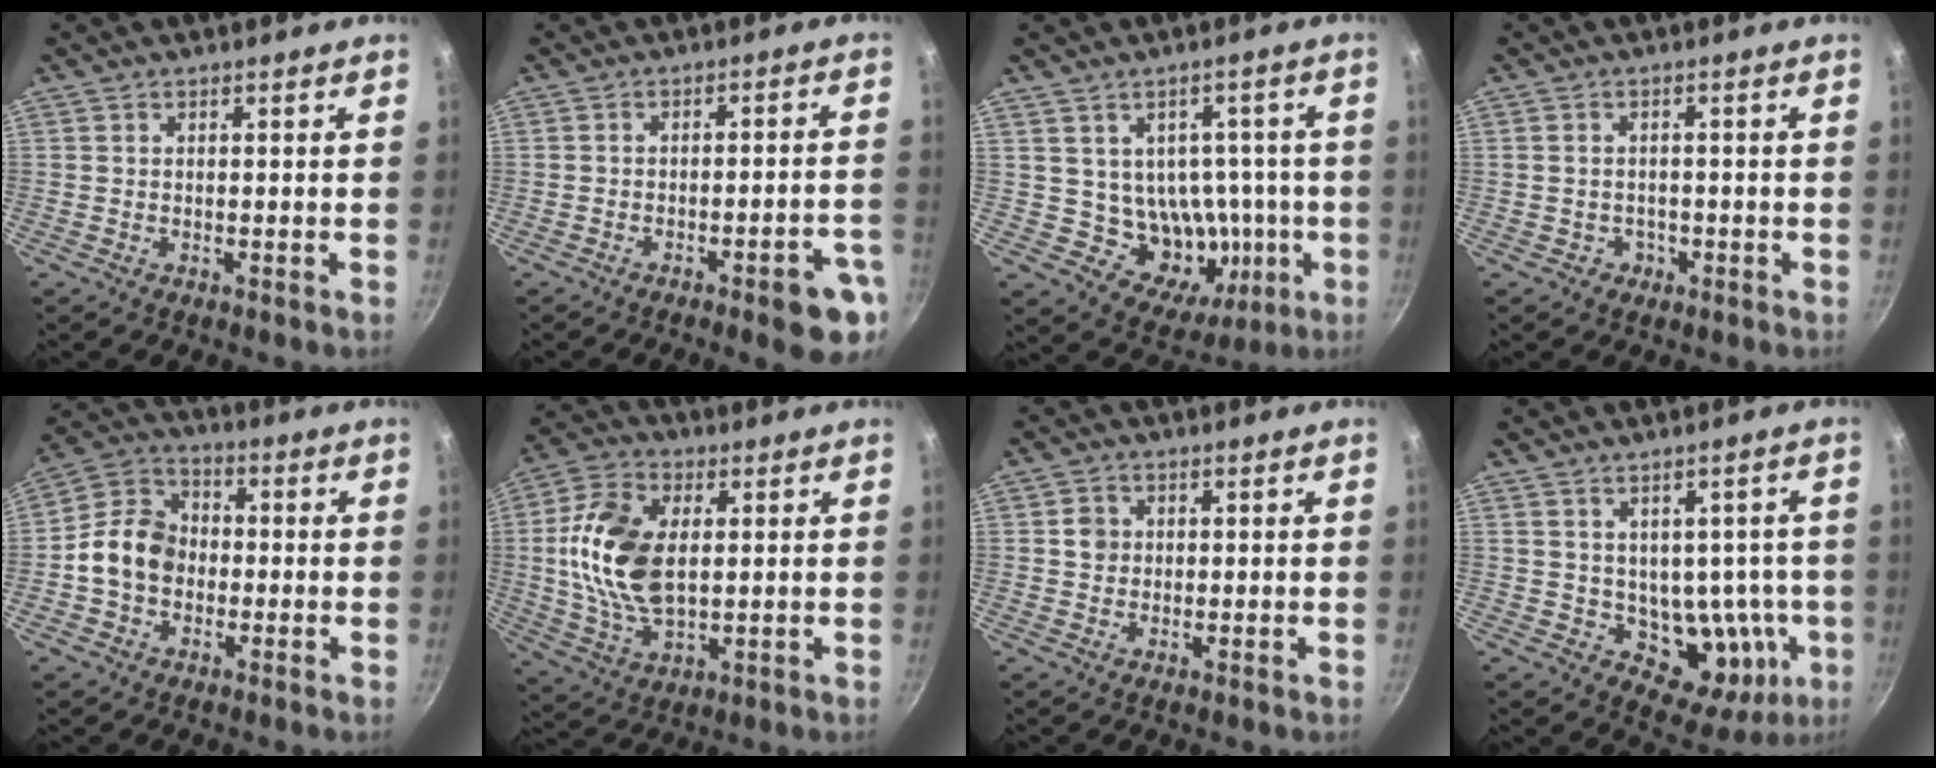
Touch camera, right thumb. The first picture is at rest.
{"total": 9.3, "force": [-4.6, 2.3, 7.8], "torque": [-0.076, 0.033, -0.049]}
{"total": 13.4, "force": [-0.4, 11.2, 7.4], "torque": [-0.058, -0.002, 0.013]}
{"total": 2.2, "force": [-0.9, 1.9, 0.5], "torque": [0.008, 0.011, -0.006]}
{"total": 10.8, "force": [-1.5, 8.7, 6.3], "torque": [-0.085, 0.030, -0.047]}
{"total": 16.2, "force": [1.8, 9.6, 12.9], "torque": [-0.240, -0.002, 0.032]}
{"total": 2.5, "force": [0.3, 2.4, 0.7], "torque": [0.002, 0.006, 0.001]}
{"total": 13.1, "force": [-0.9, 9.3, 9.2], "torque": [-0.071, -0.014, 0.003]}